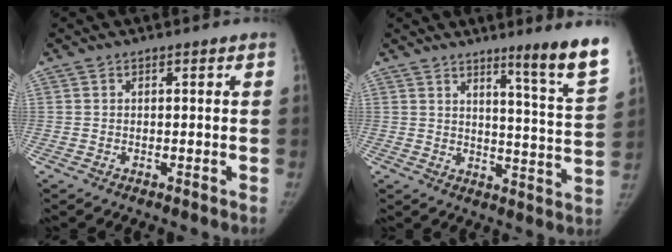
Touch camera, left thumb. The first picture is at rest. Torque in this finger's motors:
{"motor_torque": [0.44, -0.60, 0.69, -0.49, 0.04]}